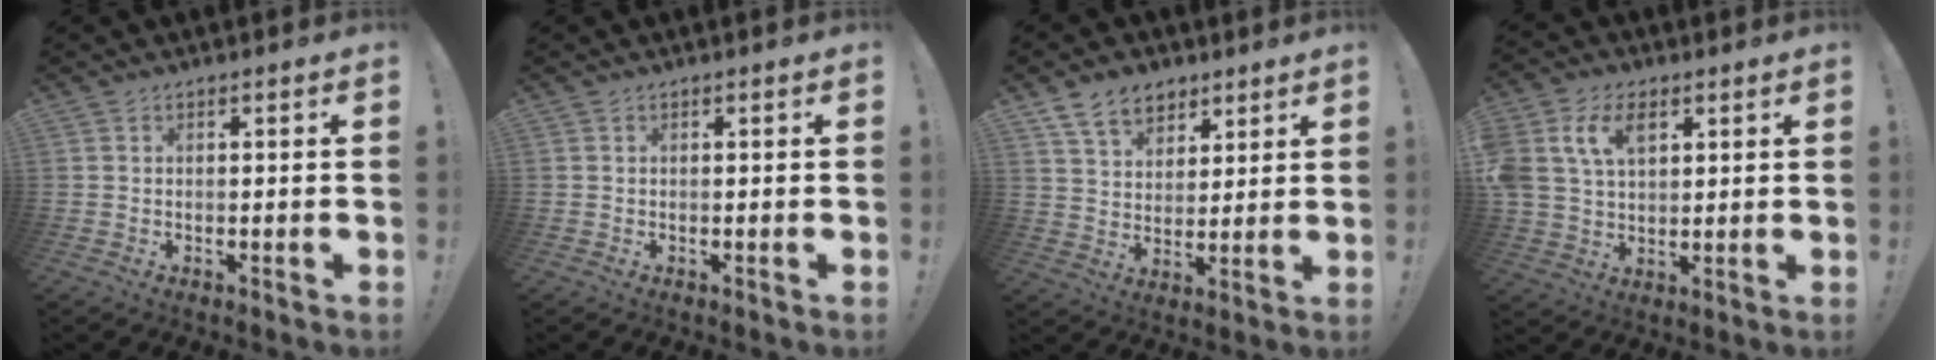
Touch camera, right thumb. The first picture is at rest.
{"total": 0.0}
{"total": 10.7, "force": [6.8, 7.1, 4.3], "torque": [-0.069, -0.033, 0.131]}
{"total": 11.5, "force": [4.8, 7.9, 6.8], "torque": [-0.154, -0.002, 0.092]}